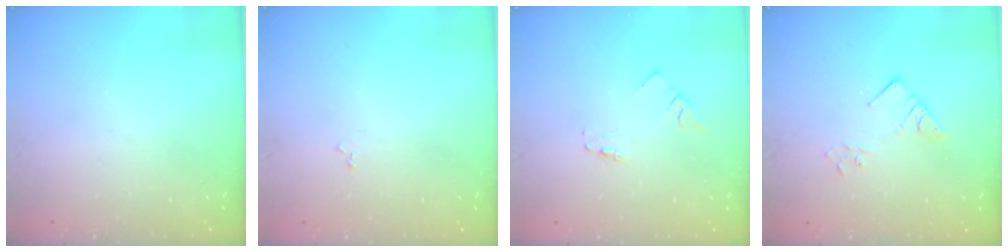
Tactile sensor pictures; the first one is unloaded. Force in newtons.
{"total": 2.5, "press": 2.4, "slide": 0.3}
{"total": 0.0}
{"total": 4.3, "press": 4.3, "slide": 0.1}